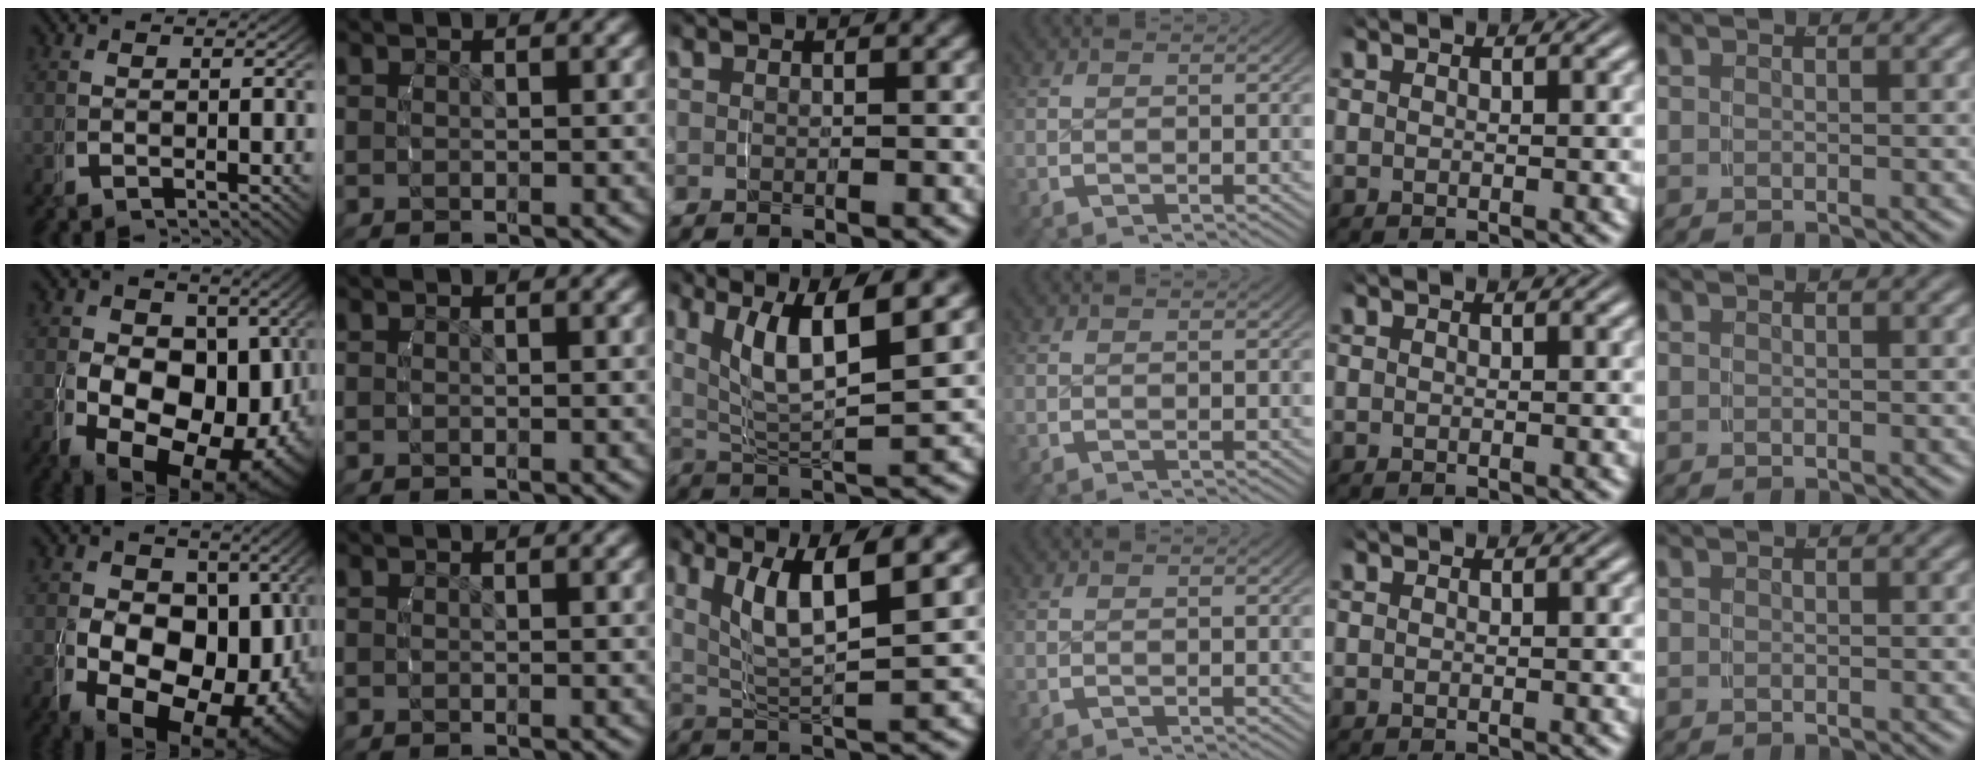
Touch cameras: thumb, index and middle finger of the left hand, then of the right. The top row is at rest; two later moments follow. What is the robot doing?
{"motion": "grasp_and_lifting", "object": "water bottle"}